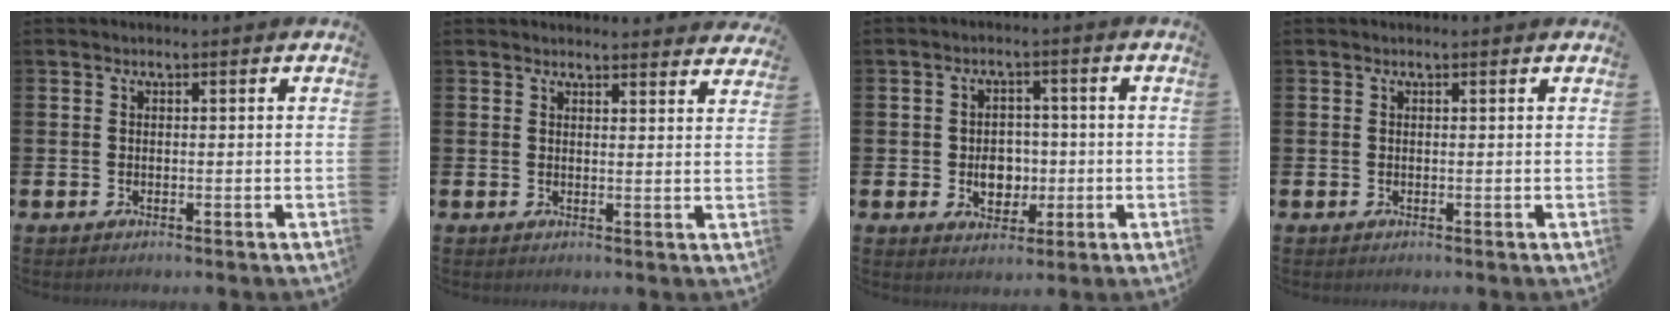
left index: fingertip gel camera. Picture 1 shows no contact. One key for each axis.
{"total": 2.5, "fx": 2.5, "fy": 0.2, "fz": -0.1, "tx": 0.009, "ty": -0.019, "tz": 0.043}
{"total": 4.3, "fx": -0.6, "fy": 3.5, "fz": 2.4, "tx": -0.028, "ty": -0.001, "tz": -0.022}
{"total": 0.0}